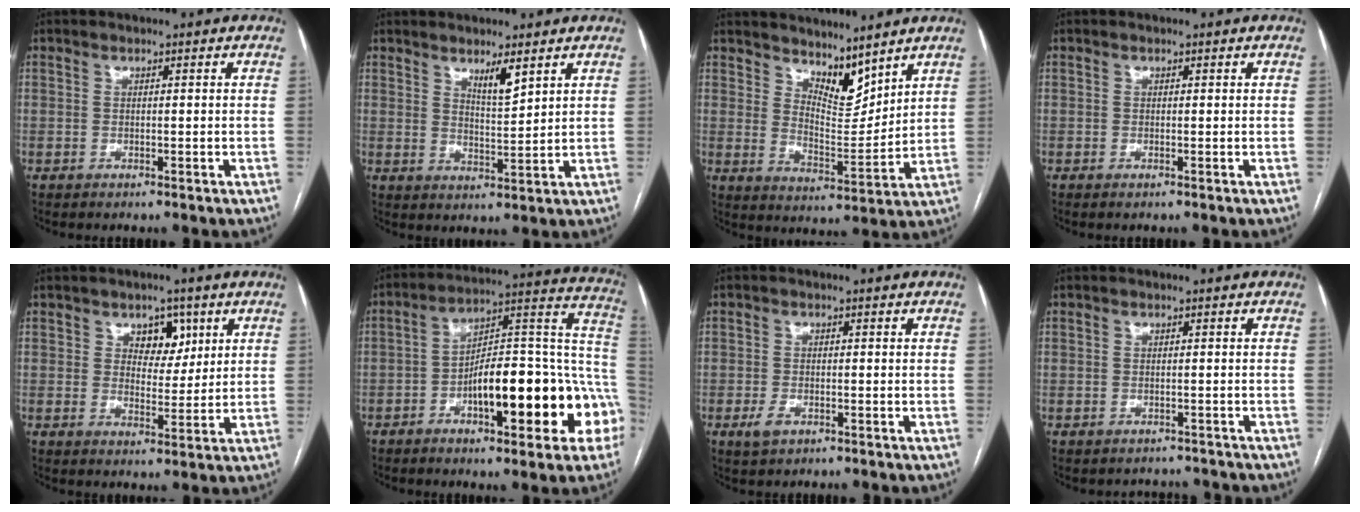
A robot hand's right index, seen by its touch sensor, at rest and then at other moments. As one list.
[{"total": 4.0, "force": [2.7, 0.5, 2.8], "torque": [-0.051, -0.011, 0.051]}, {"total": 7.7, "force": [6.5, 2.6, 3.2], "torque": [-0.054, -0.009, 0.125]}, {"total": 0.0}, {"total": 5.4, "force": [2.6, 3.5, 3.2], "torque": [-0.037, 0.007, 0.042]}, {"total": 21.4, "force": [-6.7, 5.9, 19.5], "torque": [-0.212, 0.041, -0.085]}, {"total": 2.4, "force": [-1.2, 1.3, 1.7], "torque": [-0.036, 0.000, -0.016]}, {"total": 2.4, "force": [-2.1, 1.0, -0.6], "torque": [0.005, 0.004, -0.029]}]